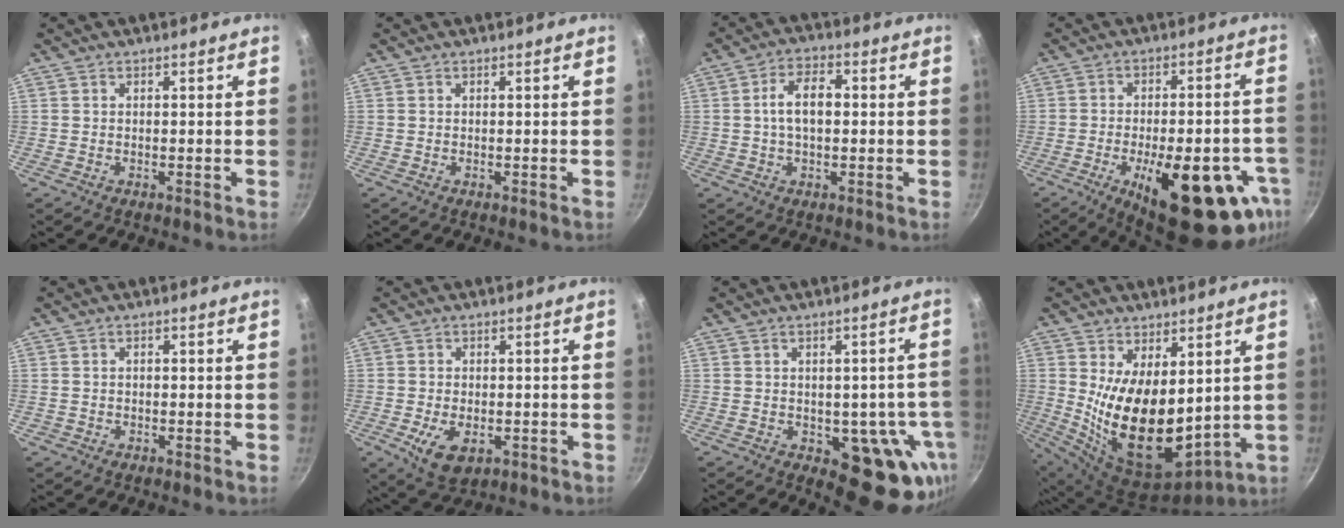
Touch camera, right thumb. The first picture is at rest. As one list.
[{"total": 0.0}, {"total": 7.4, "force": [0.4, 4.2, 6.0], "torque": [-0.097, 0.022, 0.001]}, {"total": 24.7, "force": [-10.2, 10.0, 20.1], "torque": [-0.227, 0.021, -0.130]}, {"total": 0.8, "force": [-0.4, 0.6, 0.1], "torque": [-0.005, 0.004, -0.003]}, {"total": 7.0, "force": [-2.0, 4.4, 5.1], "torque": [-0.081, -0.004, -0.024]}, {"total": 14.2, "force": [-4.0, 8.0, 11.0], "torque": [-0.058, 0.005, -0.044]}, {"total": 17.7, "force": [2.8, 9.6, 14.6], "torque": [-0.236, -0.052, 0.074]}]